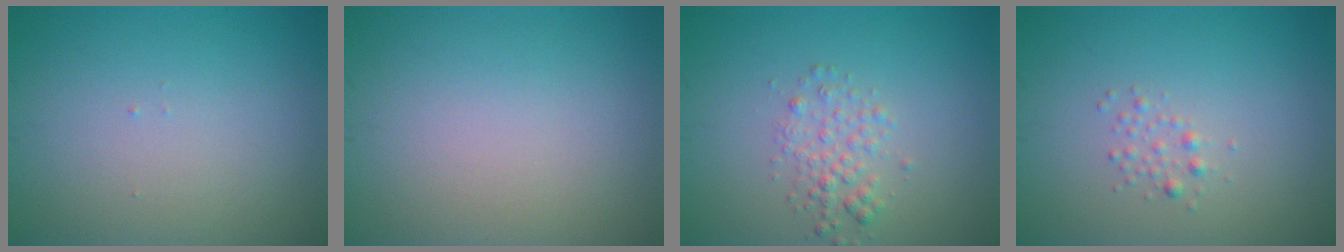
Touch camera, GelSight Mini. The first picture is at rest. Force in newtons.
{"total": 0.0}
{"total": 2.1, "press": 2.1, "slide": 0.1}
{"total": 1.1, "press": 1.1, "slide": 0.0}